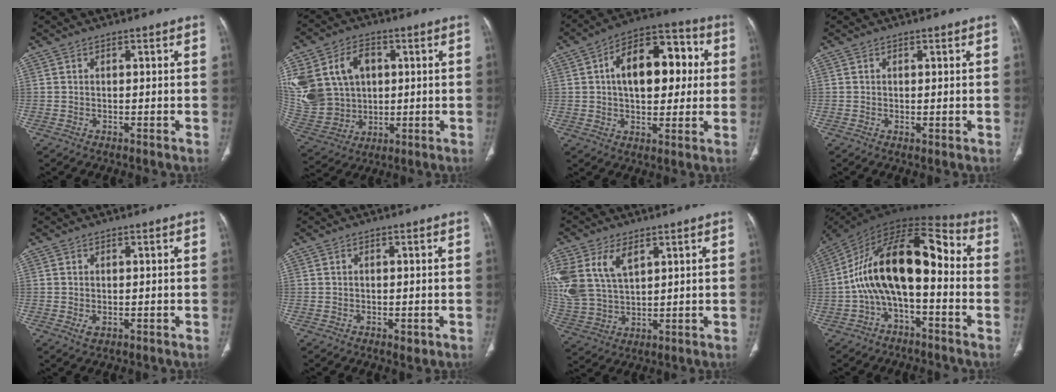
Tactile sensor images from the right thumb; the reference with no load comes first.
{"total": 21.5, "force": [4.6, 17.0, 12.3], "torque": [-0.271, 0.026, 0.112]}
{"total": 17.6, "force": [2.9, 10.2, 14.1], "torque": [-0.175, 0.027, 0.039]}
{"total": 0.8, "force": [-0.1, 0.3, 0.7], "torque": [-0.017, -0.005, 0.000]}
{"total": 1.4, "force": [-0.2, 0.9, 1.0], "torque": [-0.022, -0.005, -0.001]}
{"total": 1.5, "force": [-0.5, 0.9, 1.1], "torque": [-0.012, -0.002, -0.003]}
{"total": 15.3, "force": [6.2, 9.4, 10.3], "torque": [-0.243, -0.006, 0.131]}
{"total": 18.0, "force": [-1.9, 8.7, 15.6], "torque": [-0.255, 0.074, -0.041]}